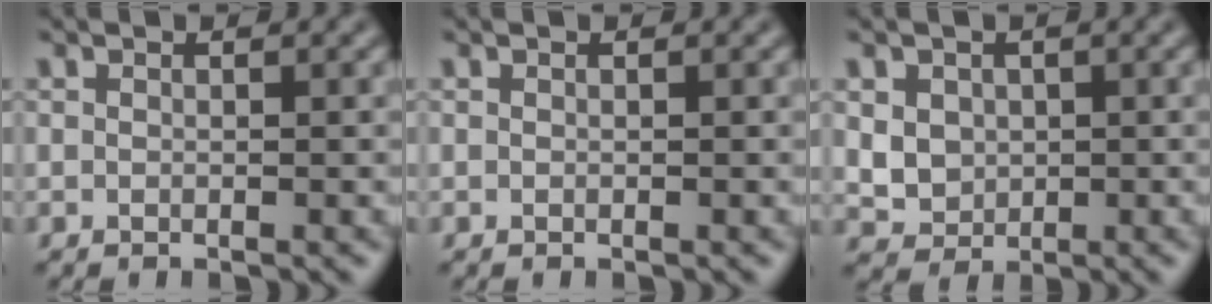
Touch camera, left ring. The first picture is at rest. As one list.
[{"total": 0.0}, {"total": 3.5, "force": [0.8, 3.0, 1.6], "torque": [-0.040, 0.003, 0.024]}]